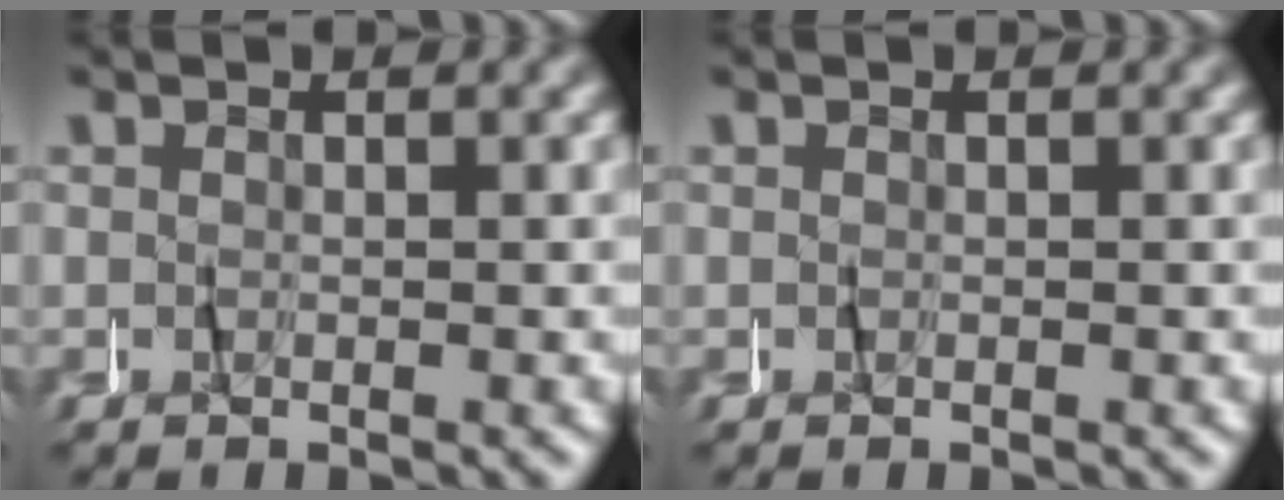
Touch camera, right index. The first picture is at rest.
{"total": 0.0}